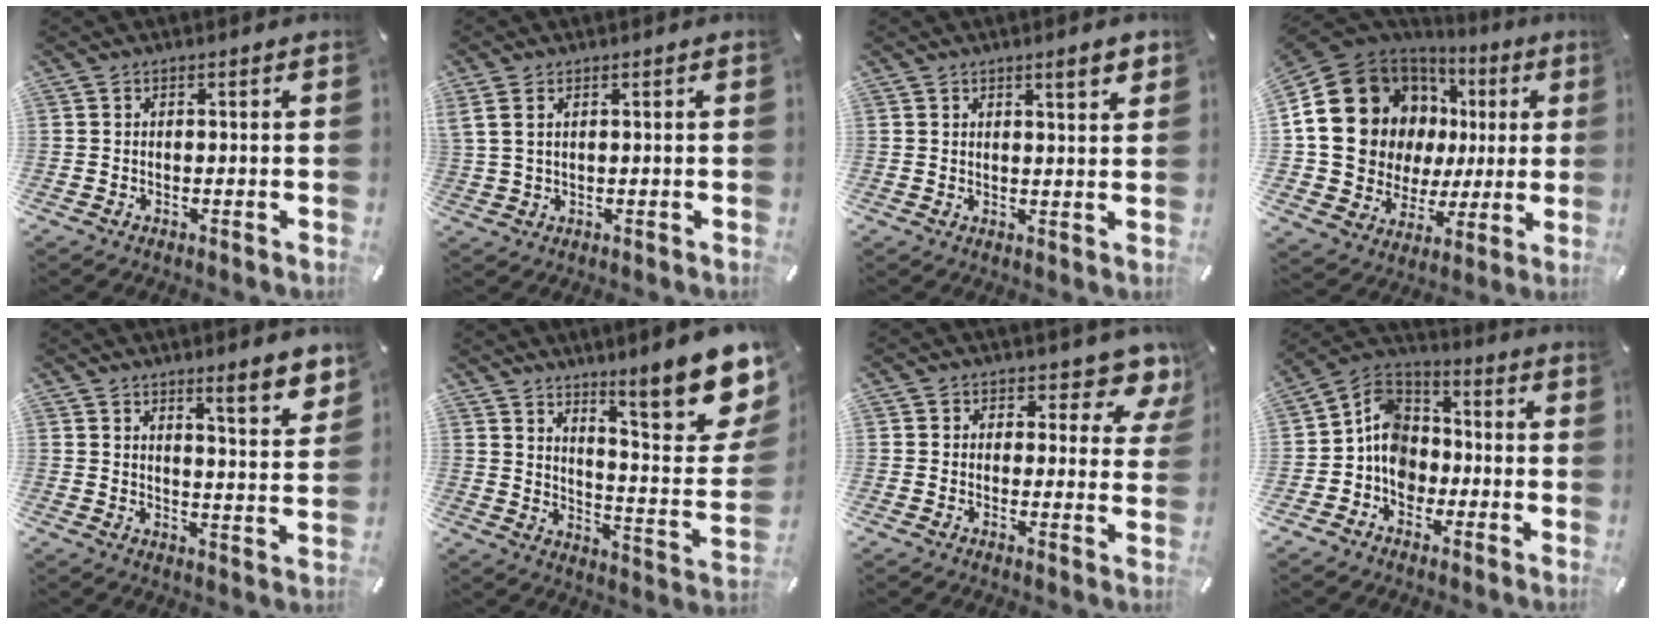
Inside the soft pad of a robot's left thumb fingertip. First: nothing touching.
{"total": 2.6, "force": [1.2, 1.2, 1.9], "torque": [-0.049, -0.002, 0.020]}
{"total": 3.9, "force": [2.6, 1.1, 2.7], "torque": [-0.032, -0.010, 0.039]}
{"total": 21.8, "force": [5.1, 18.0, 11.2], "torque": [-0.214, -0.034, 0.117]}
{"total": 7.2, "force": [5.9, 1.1, 4.0], "torque": [-0.052, -0.041, 0.097]}
{"total": 18.9, "force": [12.6, 5.1, 13.1], "torque": [-0.174, -0.106, 0.202]}
{"total": 7.1, "force": [4.9, 4.0, 3.1], "torque": [-0.025, -0.041, 0.081]}
{"total": 10.3, "force": [-3.1, 9.0, 4.1], "torque": [-0.098, 0.030, -0.057]}